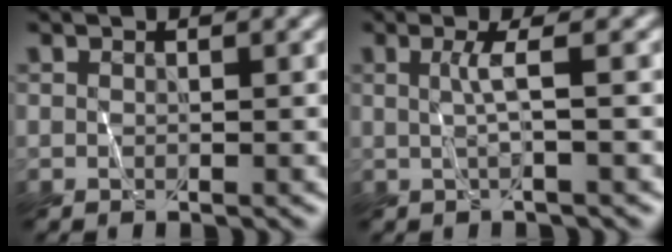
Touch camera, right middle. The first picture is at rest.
{"total": 1.7, "force": [-0.2, 0.2, 1.7], "torque": [-0.033, 0.004, 0.003]}